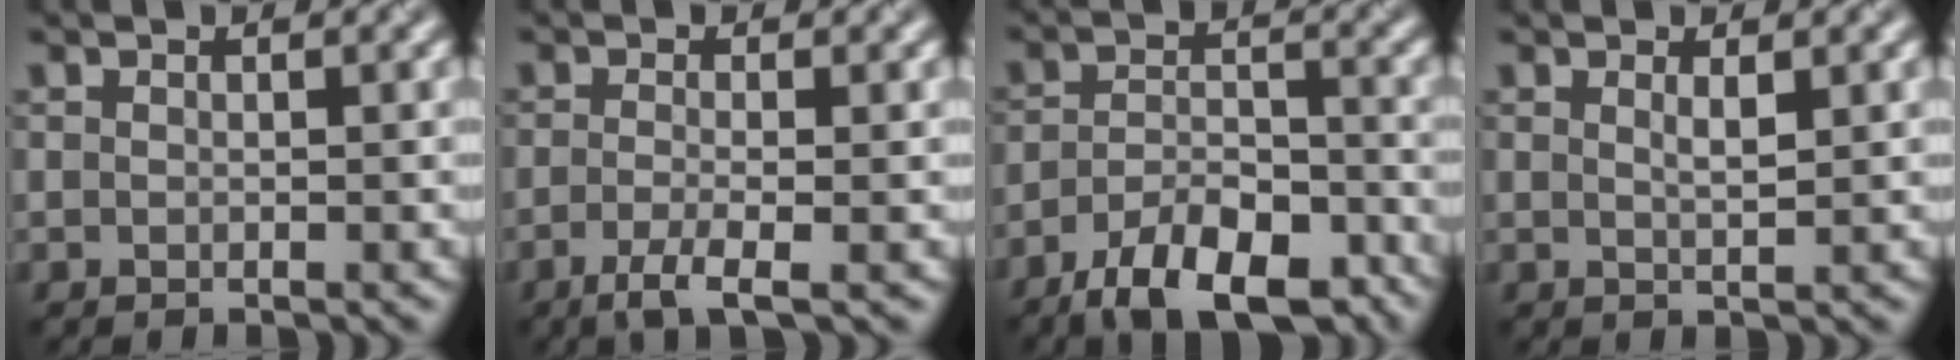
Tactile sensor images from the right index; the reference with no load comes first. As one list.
[{"total": 2.8, "force": [-1.4, 0.6, 2.4], "torque": [-0.046, -0.004, -0.034]}, {"total": 8.6, "force": [-6.1, 3.0, 5.2], "torque": [-0.083, -0.001, -0.103]}, {"total": 1.2, "force": [0.6, 0.2, 1.0], "torque": [-0.015, -0.001, 0.007]}]